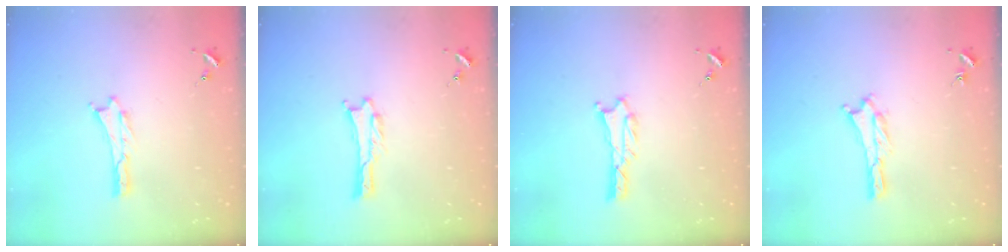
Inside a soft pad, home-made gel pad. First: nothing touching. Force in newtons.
{"total": 0.6, "press": 0.6, "slide": 0.1}
{"total": 1.3, "press": 1.3, "slide": 0.3}
{"total": 1.2, "press": 1.1, "slide": 0.2}